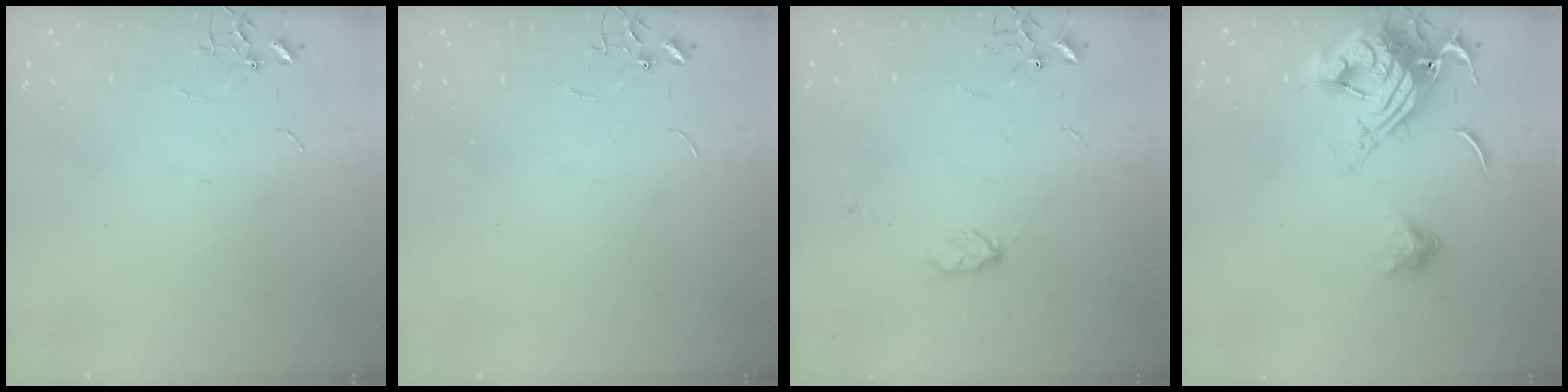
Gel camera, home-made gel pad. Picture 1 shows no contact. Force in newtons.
{"total": 0.0}
{"total": 4.3, "press": 4.2, "slide": 0.5}
{"total": 17.1, "press": 17.0, "slide": 1.9}